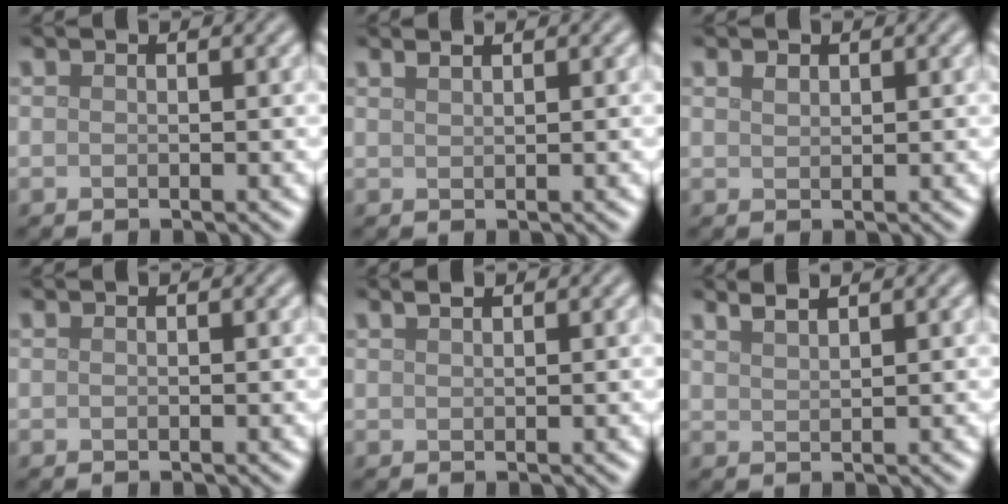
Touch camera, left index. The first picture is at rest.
{"total": 1.0, "force": [0.8, 0.3, 0.5], "torque": [-0.002, 0.002, 0.009]}
{"total": 0.8, "force": [0.6, 0.4, 0.3], "torque": [-0.008, 0.000, 0.013]}
{"total": 0.0}
{"total": 0.8, "force": [0.7, 0.2, 0.4], "torque": [-0.006, 0.002, 0.013]}
{"total": 2.0, "force": [1.6, 0.5, 0.9], "torque": [-0.004, 0.005, 0.020]}